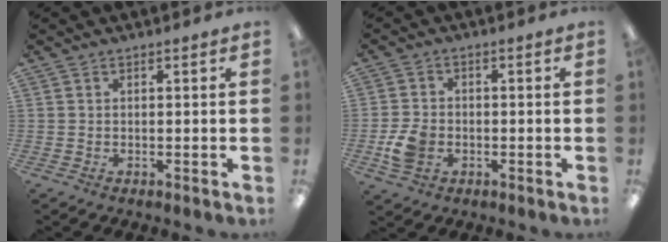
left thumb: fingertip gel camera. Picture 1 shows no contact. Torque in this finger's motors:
{"motor_torque": [-0.25, 0.36, 0.27, -0.27, 0.01]}